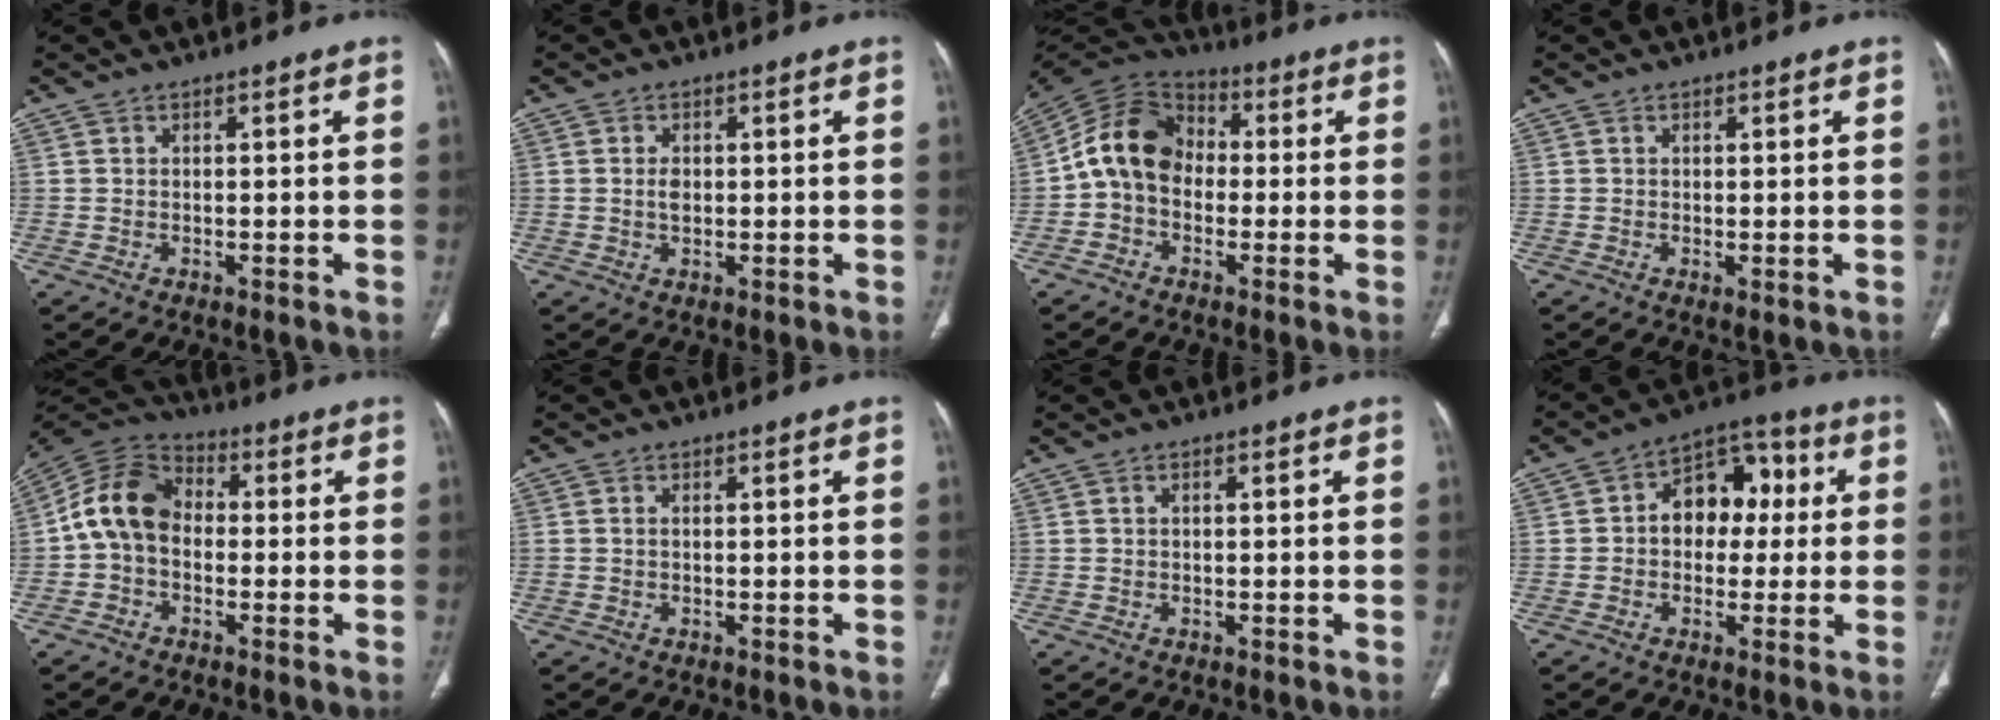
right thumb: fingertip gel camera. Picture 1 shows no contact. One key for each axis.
{"total": 2.2, "fx": 0.1, "fy": 1.5, "fz": 1.6, "tx": -0.027, "ty": 0.000, "tz": 0.002}
{"total": 12.1, "fx": -0.9, "fy": 9.4, "fz": 7.6, "tx": -0.128, "ty": 0.036, "tz": -0.033}
{"total": 0.9, "fx": -0.1, "fy": 0.3, "fz": 0.9, "tx": -0.020, "ty": -0.006, "tz": 0.001}
{"total": 11.0, "fx": -0.7, "fy": 8.2, "fz": 7.3, "tx": -0.129, "ty": 0.032, "tz": -0.029}
{"total": 0.7, "fx": 0.0, "fy": 0.4, "fz": 0.5, "tx": -0.015, "ty": 0.004, "tz": 0.002}
{"total": 0.6, "fx": 0.2, "fy": 0.3, "fz": 0.5, "tx": -0.014, "ty": 0.005, "tz": 0.004}
{"total": 11.5, "fx": 1.3, "fy": 8.3, "fz": 7.9, "tx": -0.075, "ty": 0.030, "tz": 0.010}